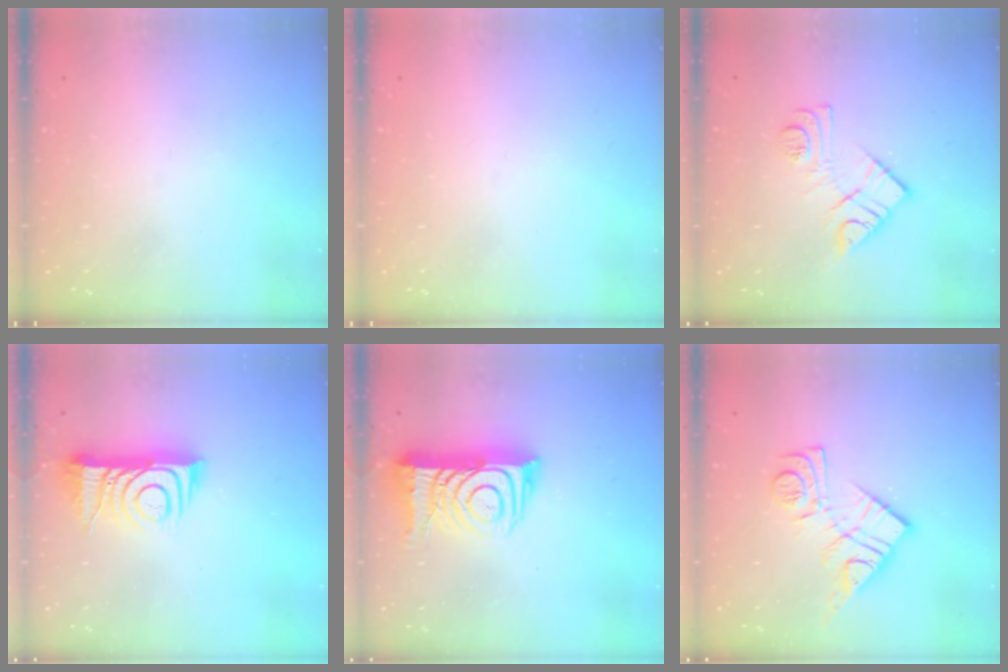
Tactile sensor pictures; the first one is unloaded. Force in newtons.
{"total": 0.0}
{"total": 11.1, "press": 11.0, "slide": 0.8}
{"total": 12.0, "press": 12.0, "slide": 1.1}
{"total": 15.7, "press": 15.6, "slide": 1.2}
{"total": 13.5, "press": 13.5, "slide": 0.8}